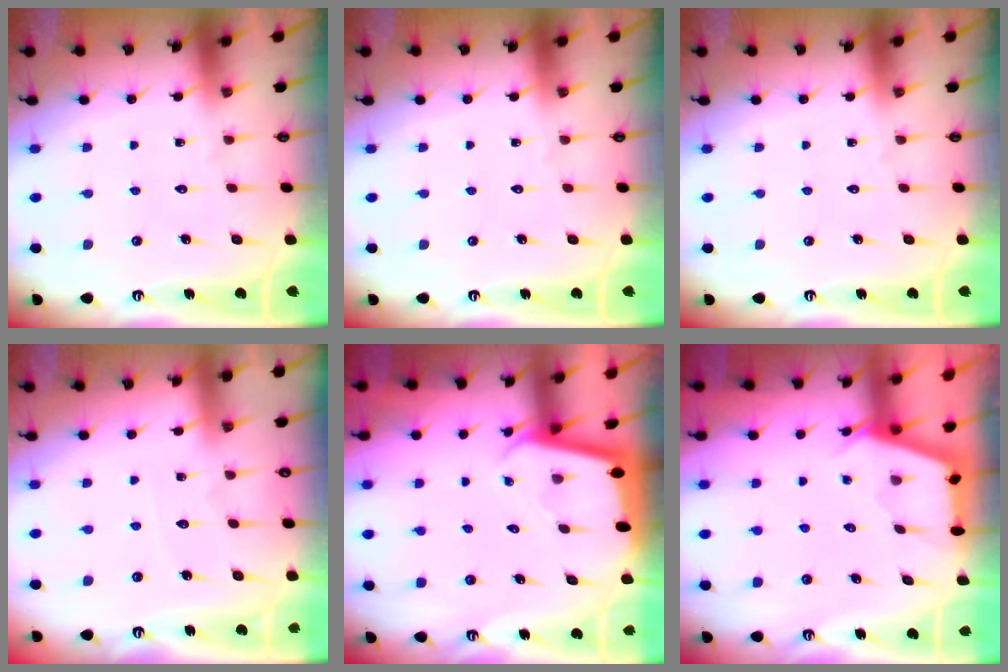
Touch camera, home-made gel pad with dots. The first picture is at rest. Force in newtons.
{"total": 0.0}
{"total": 0.0}
{"total": 2.8, "press": 2.8, "slide": 0.4}
{"total": 1.8, "press": 1.7, "slide": 0.2}
{"total": 2.9, "press": 2.9, "slide": 0.3}